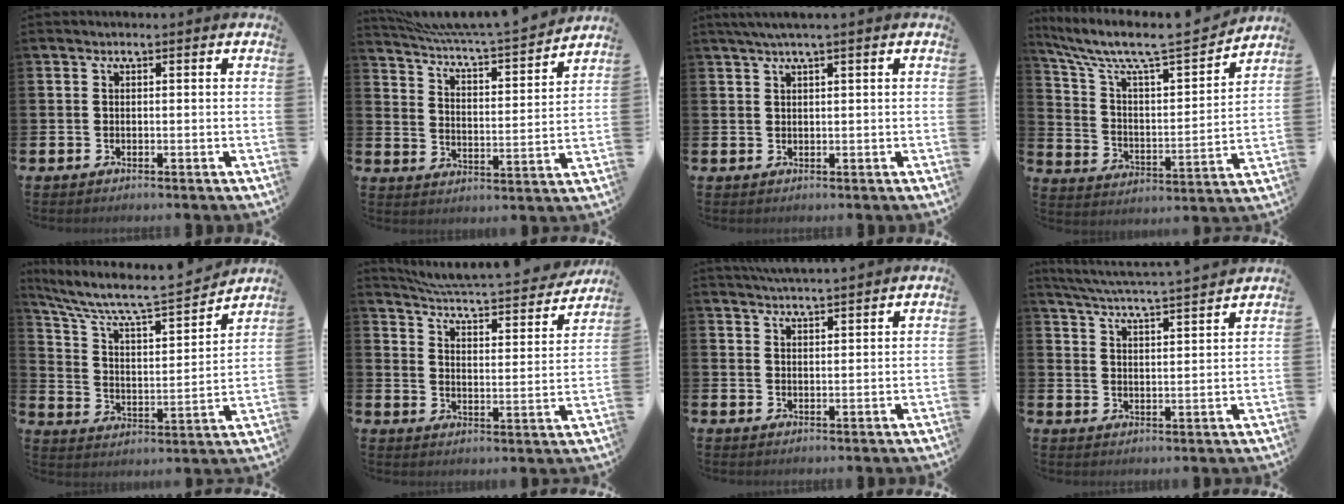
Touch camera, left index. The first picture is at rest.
{"total": 6.5, "force": [6.4, -0.2, 1.4], "torque": [-0.058, -0.060, 0.106]}
{"total": 2.1, "force": [1.6, -0.2, 1.4], "torque": [-0.034, 0.004, 0.029]}
{"total": 8.7, "force": [7.7, 1.6, 3.8], "torque": [-0.111, -0.058, 0.126]}
{"total": 8.1, "force": [7.3, 1.5, 3.1], "torque": [-0.099, -0.056, 0.120]}
{"total": 5.3, "force": [5.2, 0.3, 1.1], "torque": [-0.051, -0.049, 0.083]}
{"total": 3.9, "force": [3.8, -0.3, 0.2], "torque": [-0.011, -0.019, 0.070]}
{"total": 5.1, "force": [5.0, -0.4, 1.2], "torque": [-0.046, -0.041, 0.084]}